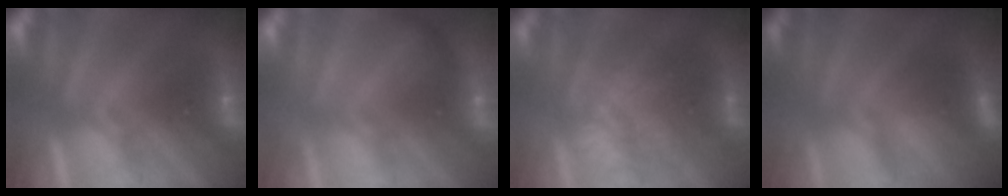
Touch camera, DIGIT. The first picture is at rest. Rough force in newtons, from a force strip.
{"total": 1.8}
{"total": 2.5}
{"total": 3.3}